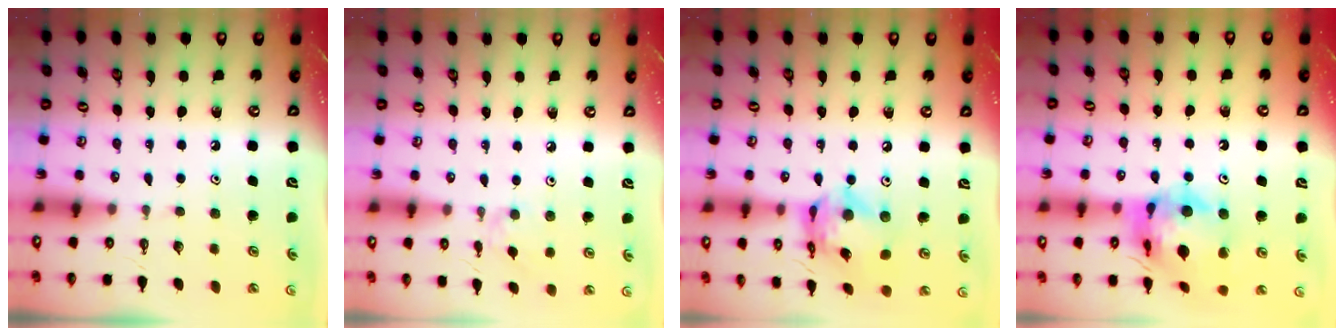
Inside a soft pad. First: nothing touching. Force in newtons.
{"total": 1.4, "press": 1.4, "slide": 0.4}
{"total": 14.8, "press": 14.7, "slide": 1.3}
{"total": 15.8, "press": 15.7, "slide": 1.6}